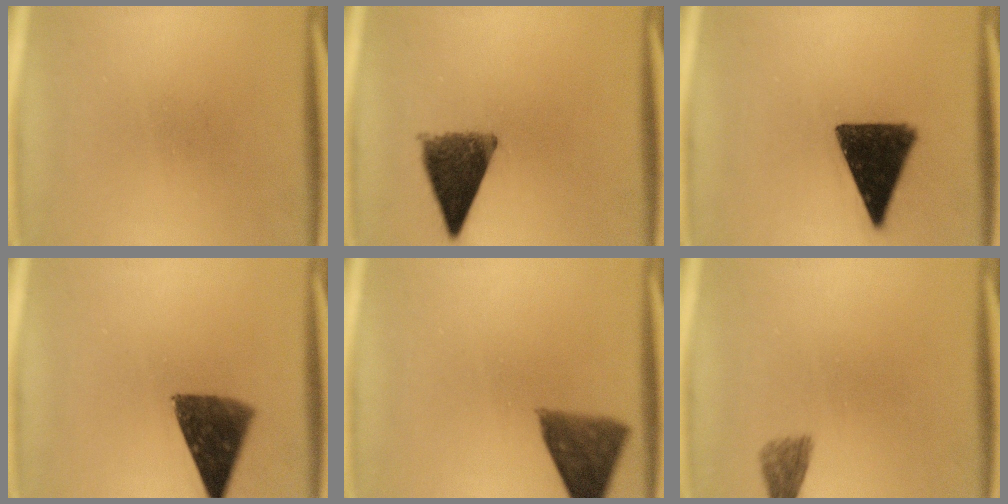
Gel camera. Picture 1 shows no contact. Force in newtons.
{"total": 9.6}
{"total": 14.3}
{"total": 10.0}
{"total": 8.4}
{"total": 2.4}